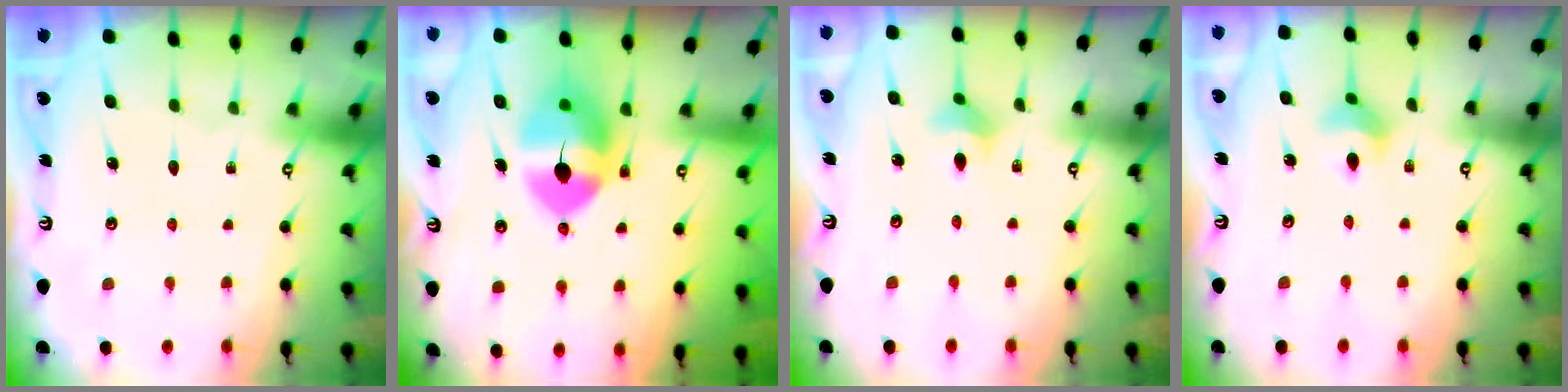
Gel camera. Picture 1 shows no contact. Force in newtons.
{"total": 11.2, "press": 11.0, "slide": 1.5}
{"total": 3.9, "press": 3.8, "slide": 0.8}
{"total": 5.3, "press": 5.2, "slide": 0.8}